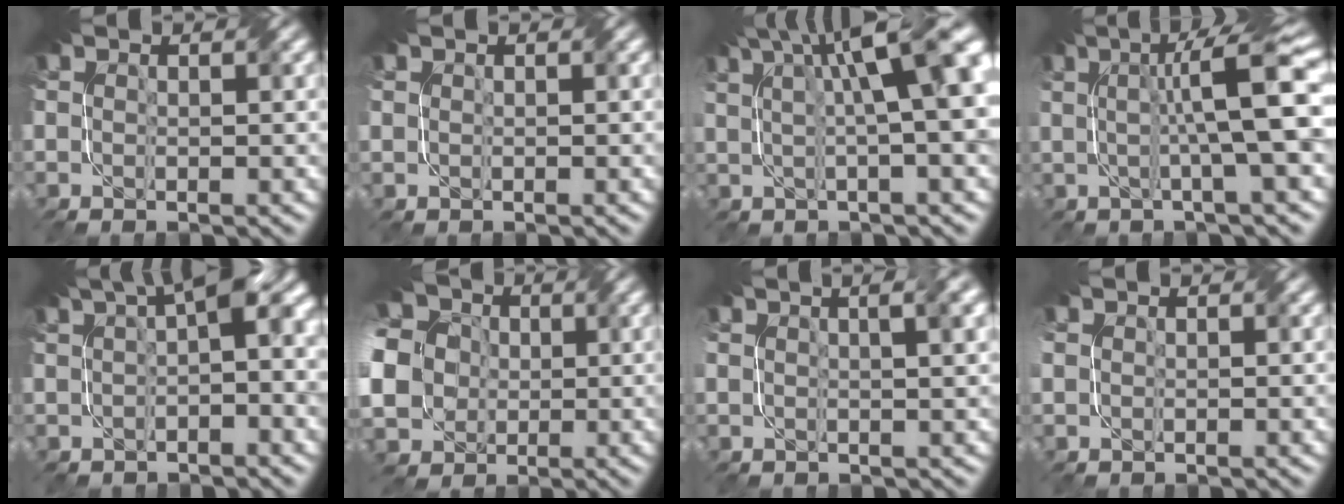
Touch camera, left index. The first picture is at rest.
{"total": 1.1, "force": [0.6, 0.1, -0.9], "torque": [0.015, 0.005, 0.005]}
{"total": 9.7, "force": [3.6, 2.8, 8.6], "torque": [-0.112, 0.028, 0.055]}
{"total": 6.4, "force": [1.3, 0.7, 6.2], "torque": [-0.090, 0.018, 0.015]}
{"total": 5.0, "force": [1.8, 1.3, 4.5], "torque": [-0.055, 0.023, 0.019]}
{"total": 12.0, "force": [0.9, 10.7, 5.4], "torque": [-0.145, 0.007, -0.018]}
{"total": 3.6, "force": [2.0, 1.4, 2.7], "torque": [-0.015, 0.025, 0.012]}
{"total": 1.1, "force": [0.6, 0.9, -0.3], "torque": [0.004, 0.006, 0.009]}